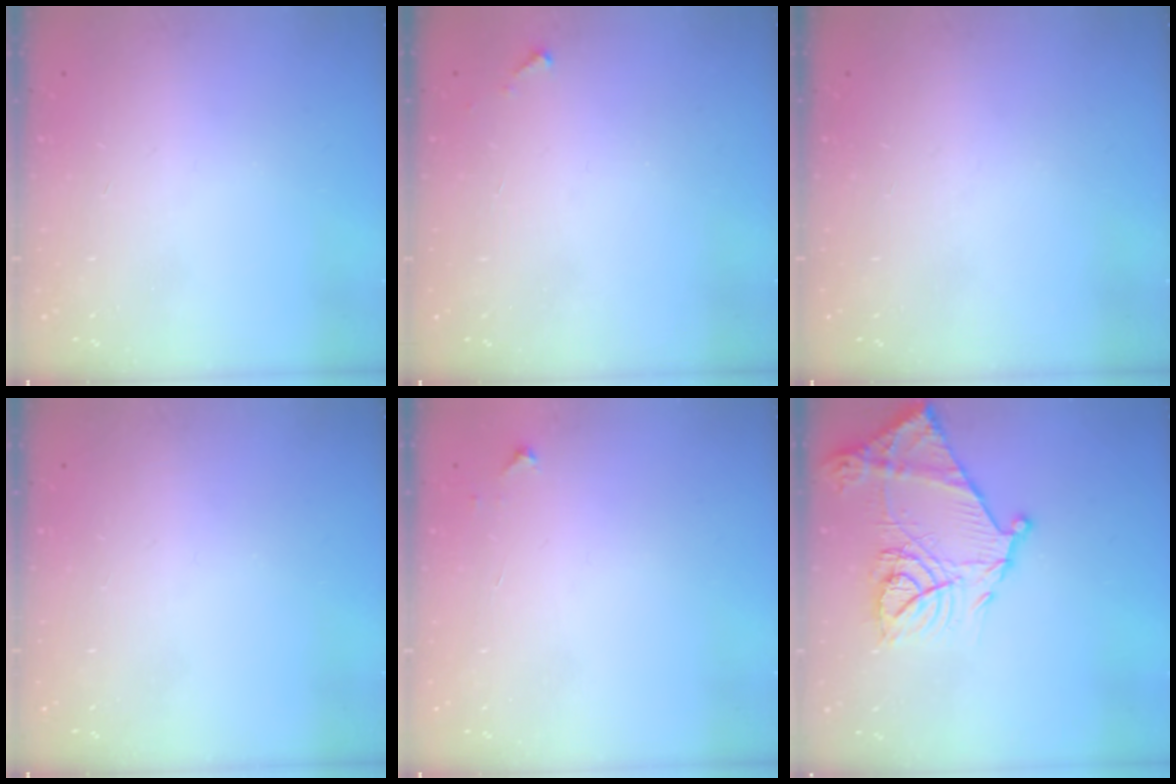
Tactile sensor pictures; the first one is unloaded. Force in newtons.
{"total": 2.8, "press": 2.8, "slide": 0.1}
{"total": 0.0}
{"total": 0.0}
{"total": 3.3, "press": 3.2, "slide": 0.4}
{"total": 18.6, "press": 18.5, "slide": 1.9}